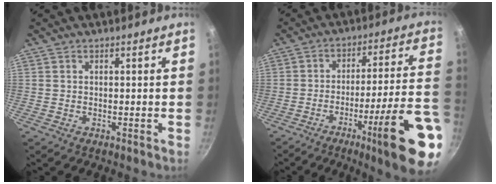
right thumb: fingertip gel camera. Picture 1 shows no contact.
{"total": 20.3, "force": [-9.6, 2.1, 17.7], "torque": [-0.220, 0.042, -0.138]}